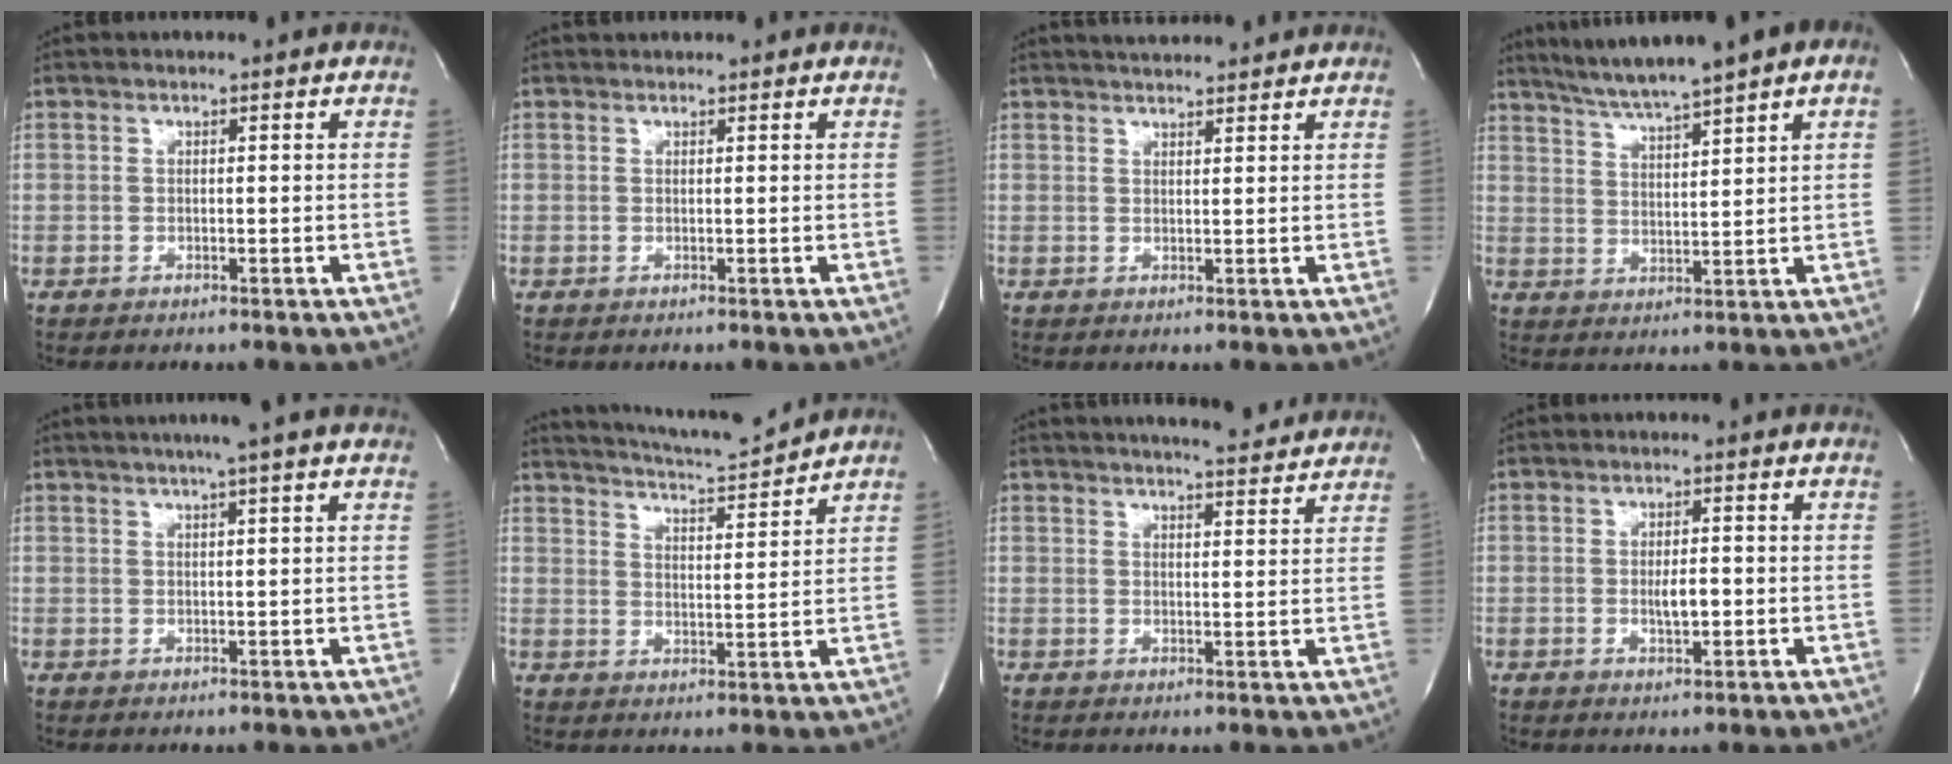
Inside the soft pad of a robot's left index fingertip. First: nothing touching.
{"total": 1.0, "force": [0.9, 0.2, 0.1], "torque": [-0.007, 0.015, 0.019]}
{"total": 5.7, "force": [5.4, 0.7, 1.7], "torque": [-0.031, 0.024, 0.076]}
{"total": 9.4, "force": [7.1, -0.4, 6.2], "torque": [-0.099, 0.024, 0.117]}
{"total": 5.8, "force": [4.4, -1.0, 3.6], "torque": [-0.055, 0.017, 0.058]}
{"total": 10.2, "force": [9.9, -0.9, 2.6], "torque": [-0.052, -0.011, 0.153]}
{"total": 10.2, "force": [9.4, 1.1, 3.8], "torque": [-0.056, 0.002, 0.115]}
{"total": 2.8, "force": [-0.4, 0.8, 2.6], "torque": [-0.048, -0.001, -0.004]}